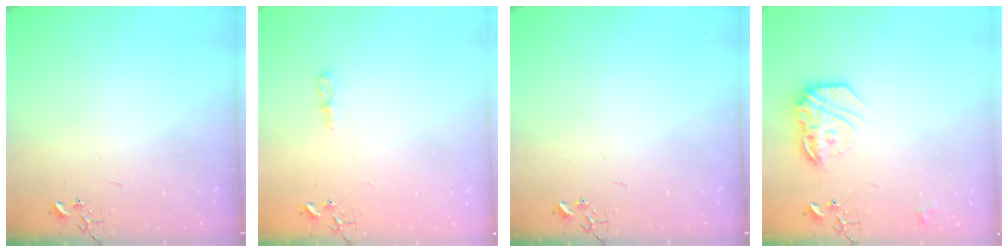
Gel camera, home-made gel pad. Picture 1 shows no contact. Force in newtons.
{"total": 4.5, "press": 4.5, "slide": 0.5}
{"total": 0.0}
{"total": 17.3, "press": 17.2, "slide": 1.2}